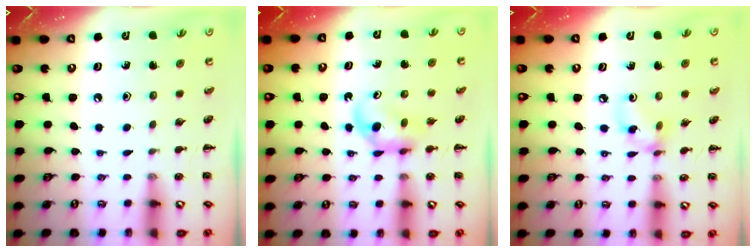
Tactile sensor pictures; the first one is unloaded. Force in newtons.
{"total": 4.0, "press": 3.8, "slide": 1.1}
{"total": 6.2, "press": 6.2, "slide": 0.3}